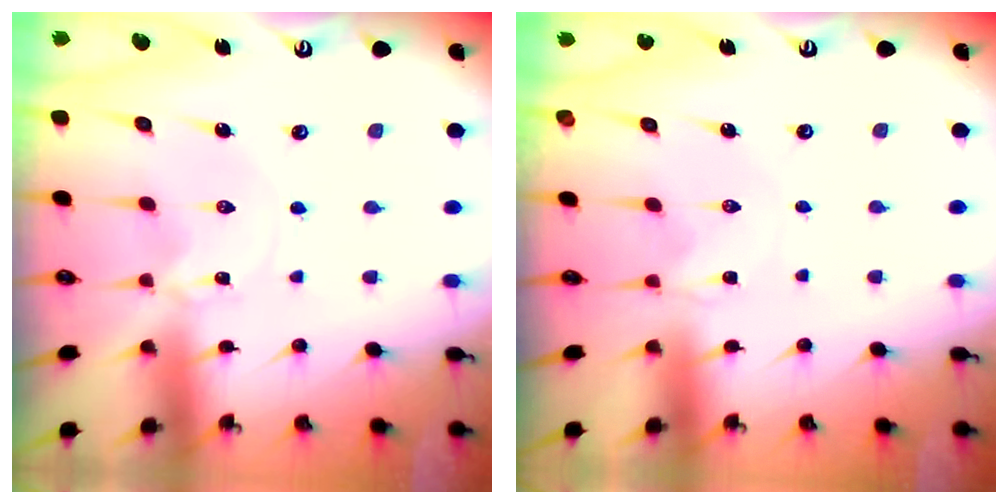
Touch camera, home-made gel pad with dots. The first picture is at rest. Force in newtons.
{"total": 0.8, "press": 0.7, "slide": 0.2}